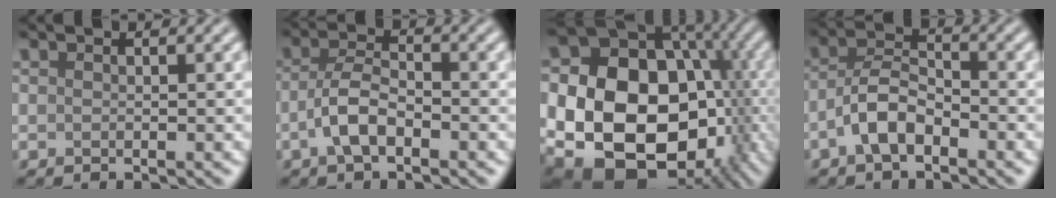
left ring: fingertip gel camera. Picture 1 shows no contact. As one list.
[{"total": 3.5, "force": [-1.5, 1.5, 2.8], "torque": [-0.057, 0.006, -0.038]}, {"total": 21.3, "force": [-3.6, 16.5, 12.9], "torque": [-0.201, -0.027, -0.065]}, {"total": 4.0, "force": [-2.1, 1.9, 2.8], "torque": [-0.052, 0.011, -0.048]}]